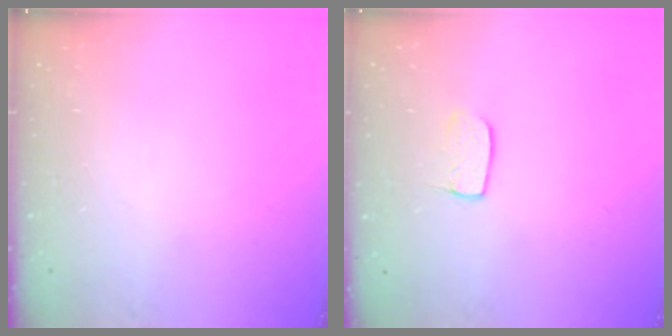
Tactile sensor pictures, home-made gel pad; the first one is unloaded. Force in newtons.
{"total": 5.6, "press": 5.6, "slide": 0.2}